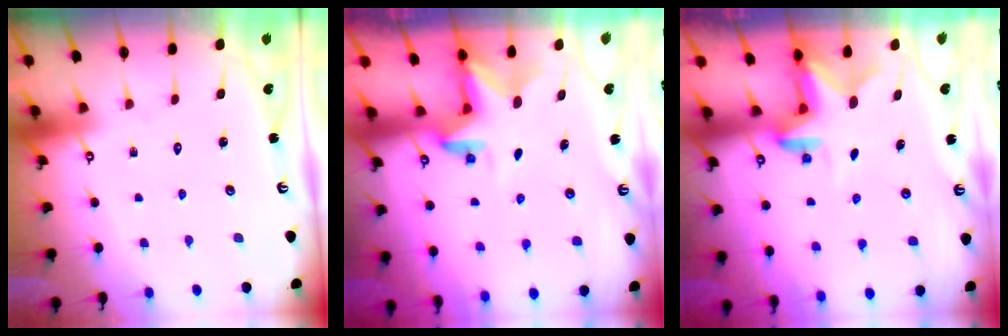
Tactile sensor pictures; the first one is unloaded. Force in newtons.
{"total": 2.9, "press": 2.9, "slide": 0.1}
{"total": 2.4, "press": 2.3, "slide": 0.4}